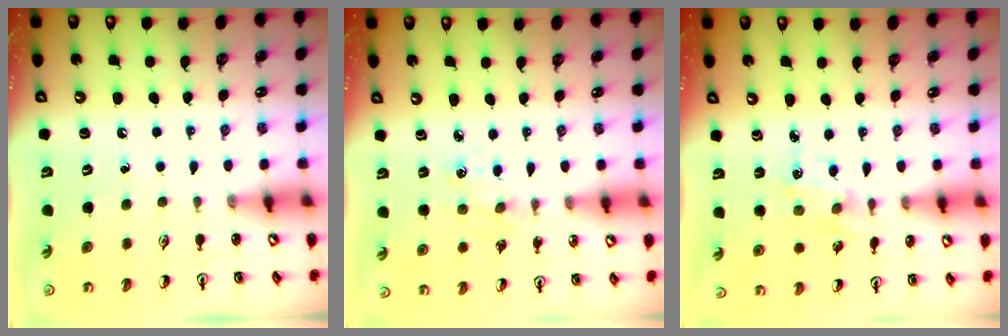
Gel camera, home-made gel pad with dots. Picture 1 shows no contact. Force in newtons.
{"total": 4.5, "press": 4.5, "slide": 0.5}
{"total": 1.7, "press": 1.7, "slide": 0.3}